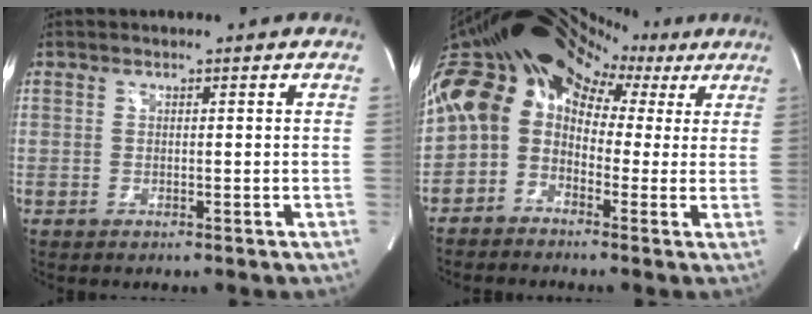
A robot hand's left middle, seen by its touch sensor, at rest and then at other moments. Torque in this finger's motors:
{"motor_torque": [2.14, 0.00, 1.05, 0.21]}